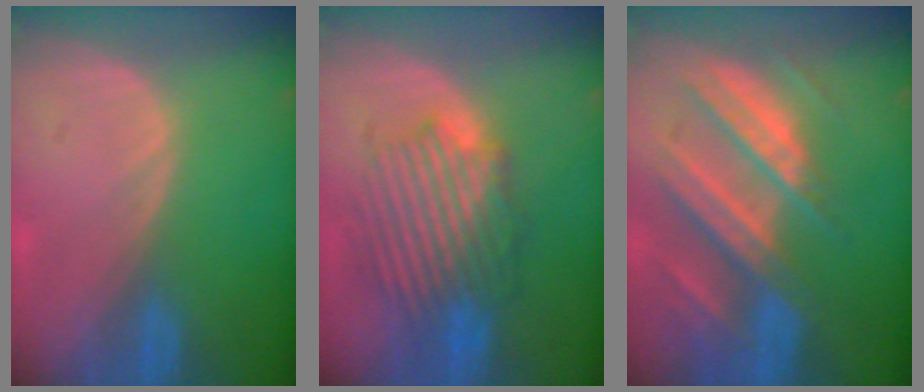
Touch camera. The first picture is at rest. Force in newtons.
{"total": 8.7, "press": 8.6, "slide": 1.6}
{"total": 10.6, "press": 9.3, "slide": 5.0}